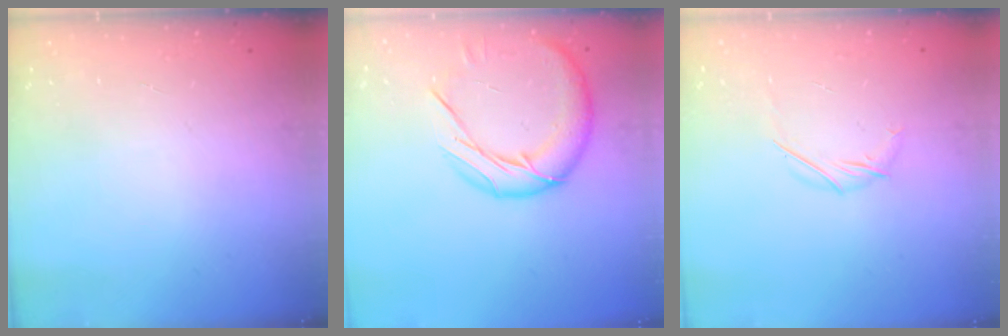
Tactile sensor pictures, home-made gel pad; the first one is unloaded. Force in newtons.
{"total": 14.2, "press": 14.2, "slide": 0.8}
{"total": 4.8, "press": 4.7, "slide": 1.1}